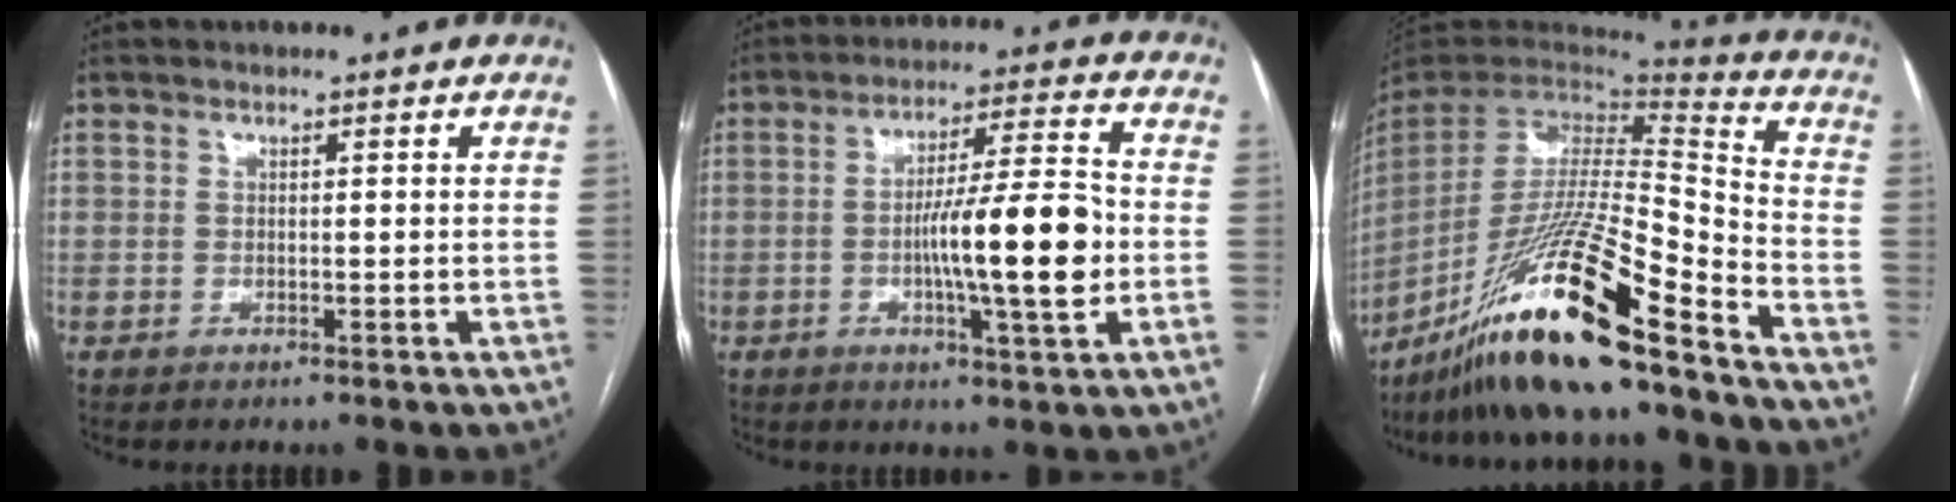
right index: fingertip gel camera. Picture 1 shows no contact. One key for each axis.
{"total": 13.3, "fx": -2.5, "fy": 0.1, "fz": 13.1, "tx": -0.213, "ty": 0.000, "tz": -0.044}
{"total": 25.4, "fx": -18.4, "fy": 1.1, "fz": 17.5, "tx": -0.335, "ty": -0.038, "tz": -0.333}